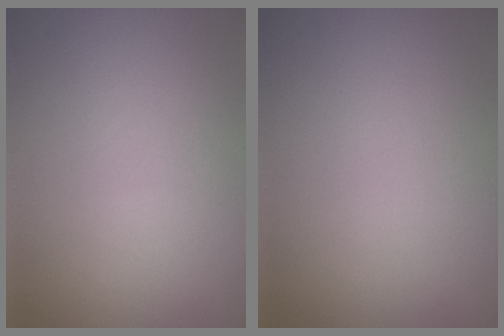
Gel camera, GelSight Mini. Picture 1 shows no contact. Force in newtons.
{"total": 0.0}